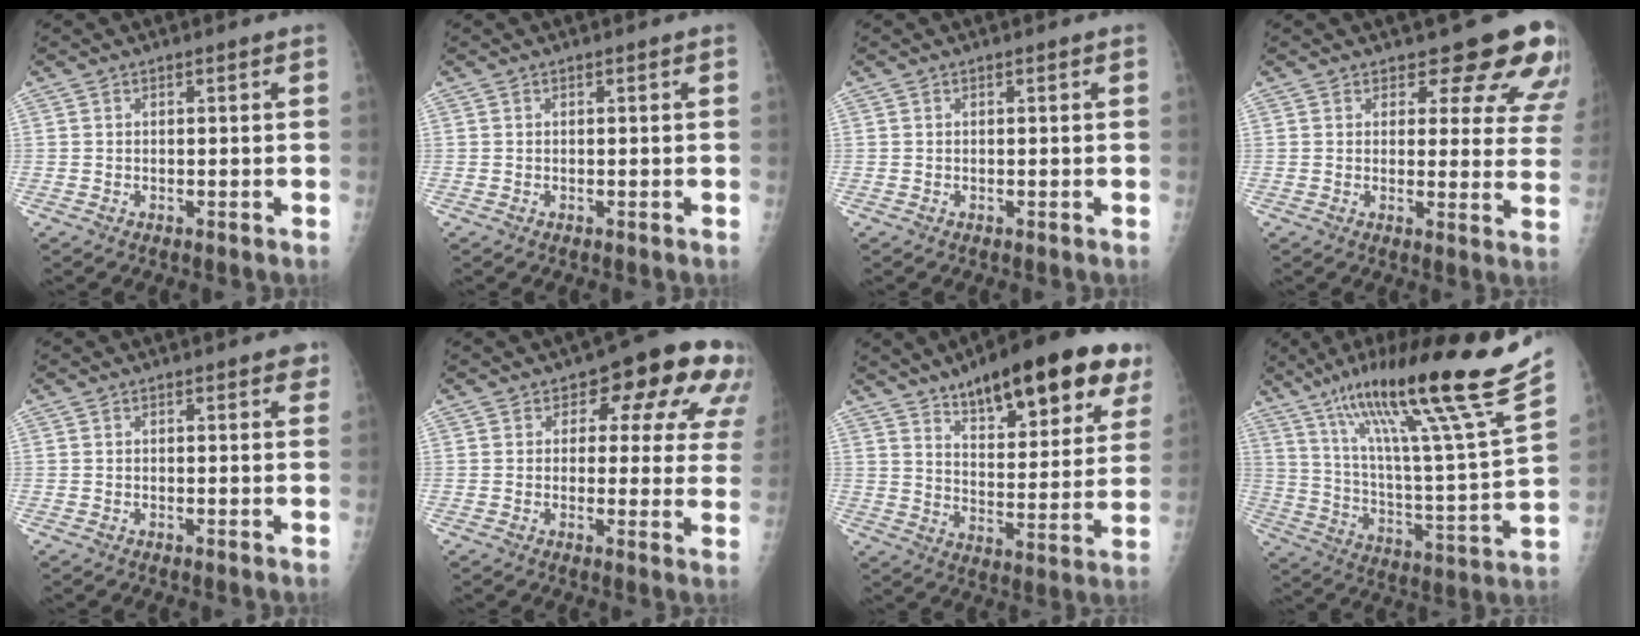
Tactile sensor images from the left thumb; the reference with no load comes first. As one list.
[{"total": 0.0}, {"total": 0.0}, {"total": 12.6, "force": [10.5, 5.0, 4.9], "torque": [-0.004, -0.066, 0.098]}, {"total": 1.9, "force": [1.2, 0.9, 1.2], "torque": [-0.001, -0.002, 0.009]}, {"total": 13.4, "force": [6.0, 7.3, 9.5], "torque": [-0.059, -0.018, 0.057]}, {"total": 24.3, "force": [14.8, 8.1, 17.5], "torque": [-0.207, -0.042, 0.216]}, {"total": 28.0, "force": [18.5, 1.2, 21.0], "torque": [-0.321, -0.065, 0.307]}]